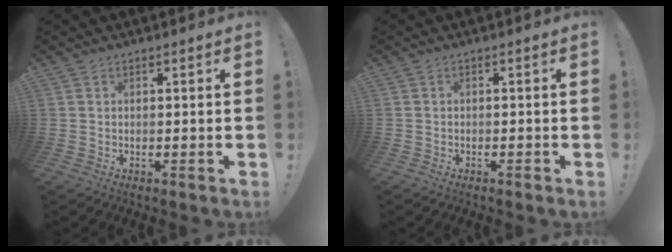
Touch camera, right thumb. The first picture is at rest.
{"total": 1.0, "force": [-1.0, 0.0, 0.0], "torque": [0.003, 0.000, -0.018]}